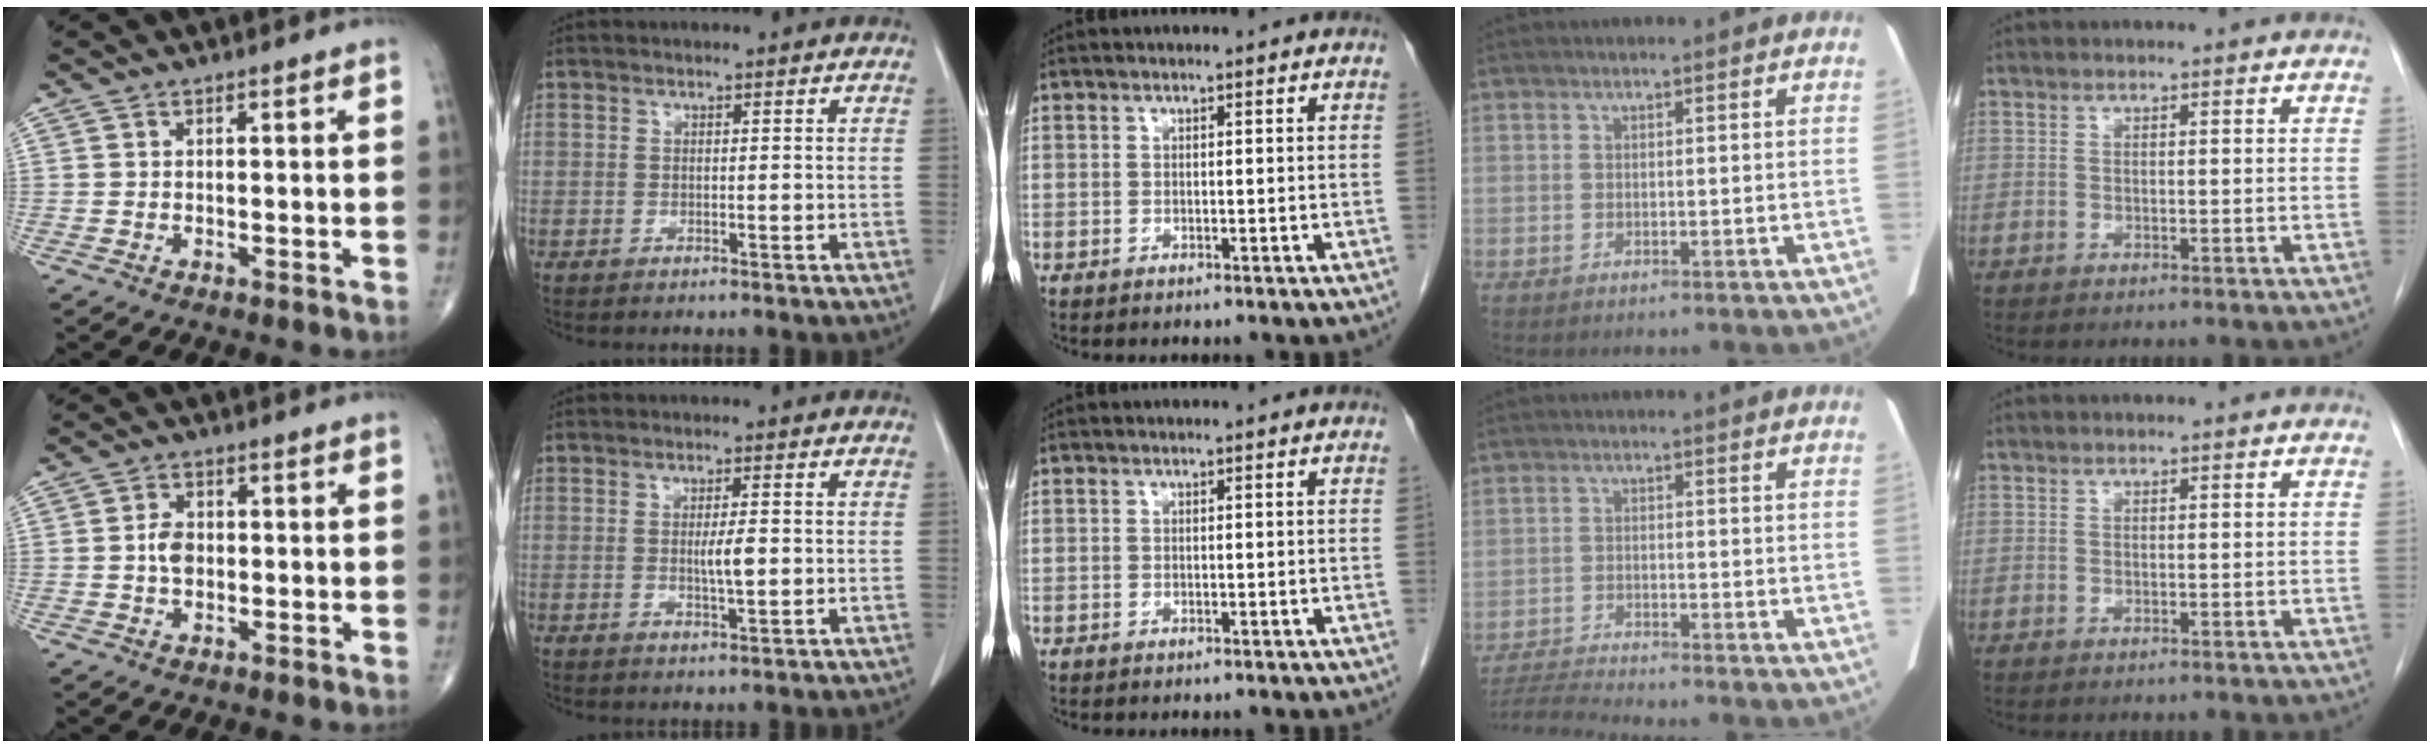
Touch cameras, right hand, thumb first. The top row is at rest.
{"thumb": {"total": 3.5, "force": [-0.2, 2.4, 2.5], "torque": [-0.042, 0.005, -0.008]}, "index": {"total": 3.2, "force": [-0.1, 0.4, 3.1], "torque": [-0.056, -0.003, -0.001]}, "ring": {"total": 5.7, "force": [-5.5, -1.6, 0.5], "torque": [-0.018, -0.013, -0.101]}}